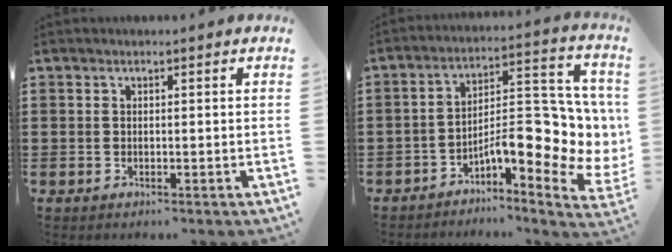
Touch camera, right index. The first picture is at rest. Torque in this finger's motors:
{"motor_torque": [2.14, 0.00, 0.87, 0.18]}